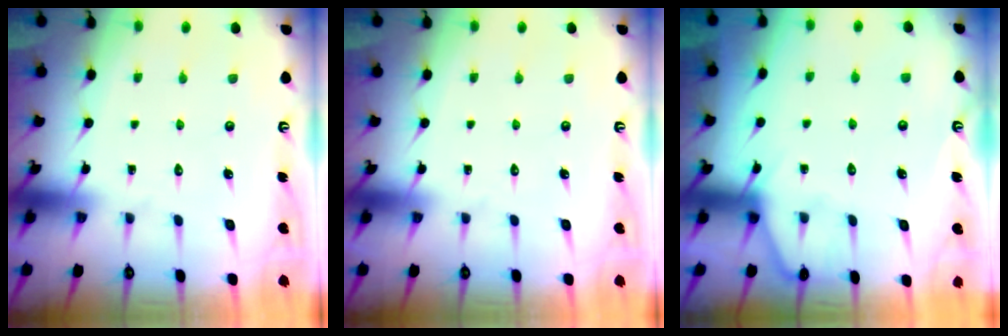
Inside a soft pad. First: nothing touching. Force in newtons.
{"total": 0.0}
{"total": 3.9, "press": 3.8, "slide": 0.5}